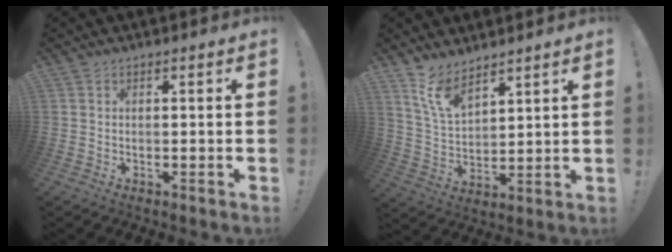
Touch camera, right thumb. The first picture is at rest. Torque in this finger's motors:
{"motor_torque": [-0.04, 0.10, 0.14, 0.12, 0.05]}